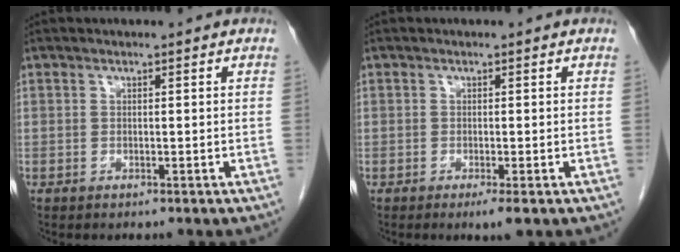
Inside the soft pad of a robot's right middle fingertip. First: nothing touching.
{"total": 1.8, "force": [-1.0, 0.1, 1.5], "torque": [-0.020, -0.004, -0.016]}